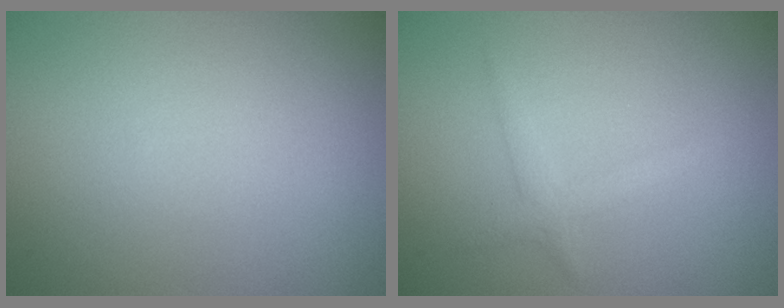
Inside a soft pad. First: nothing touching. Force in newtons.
{"total": 1.6, "press": 1.6, "slide": 0.1}